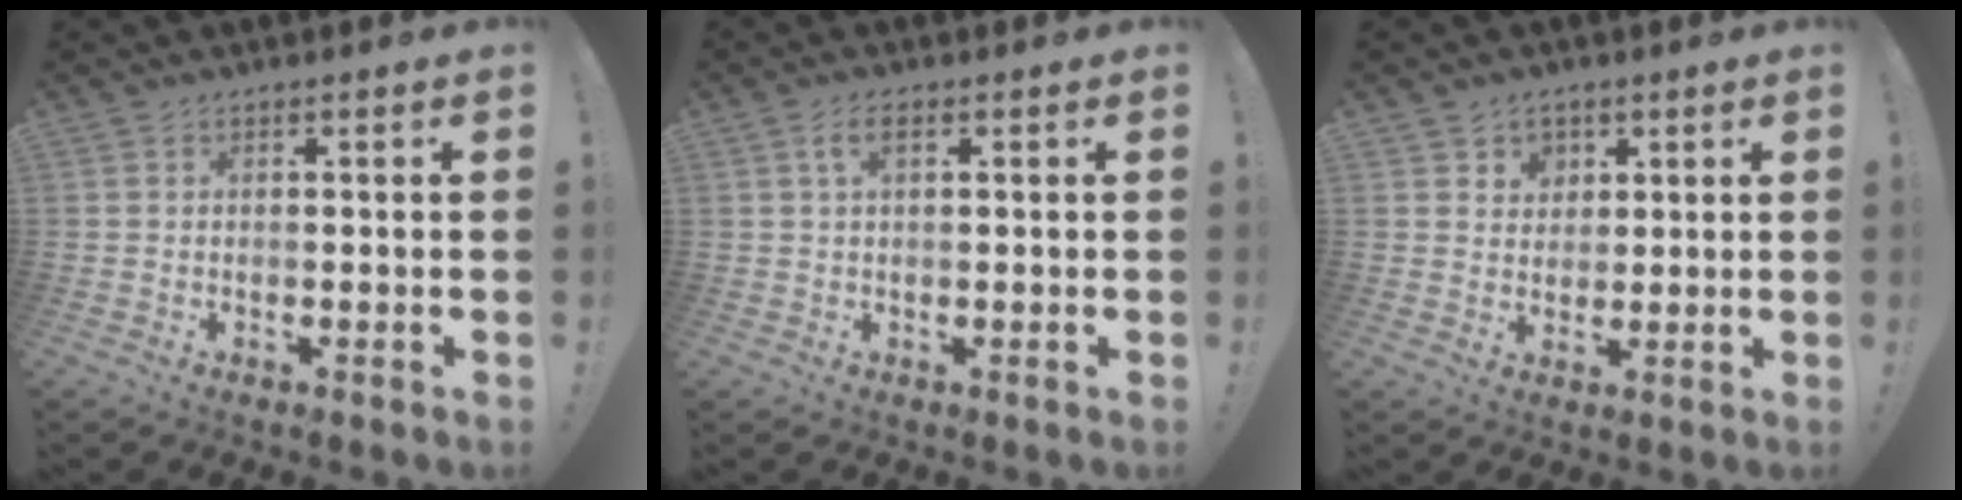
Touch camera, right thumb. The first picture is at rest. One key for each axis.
{"total": 3.5, "fx": 1.2, "fy": 1.5, "fz": 2.9, "tx": -0.050, "ty": 0.004, "tz": 0.020}
{"total": 4.9, "fx": 2.4, "fy": 4.3, "fz": 0.6, "tx": 0.003, "ty": -0.019, "tz": 0.043}